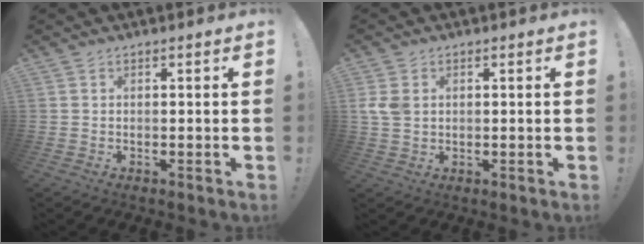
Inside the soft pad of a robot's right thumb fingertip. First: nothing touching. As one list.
[{"total": 4.4, "force": [1.3, 3.3, 2.6], "torque": [-0.044, -0.003, 0.025]}]